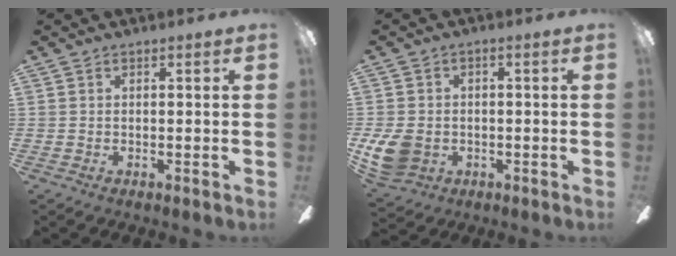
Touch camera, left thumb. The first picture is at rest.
{"total": 8.7, "force": [-2.0, 7.0, 4.8], "torque": [-0.110, 0.012, -0.034]}